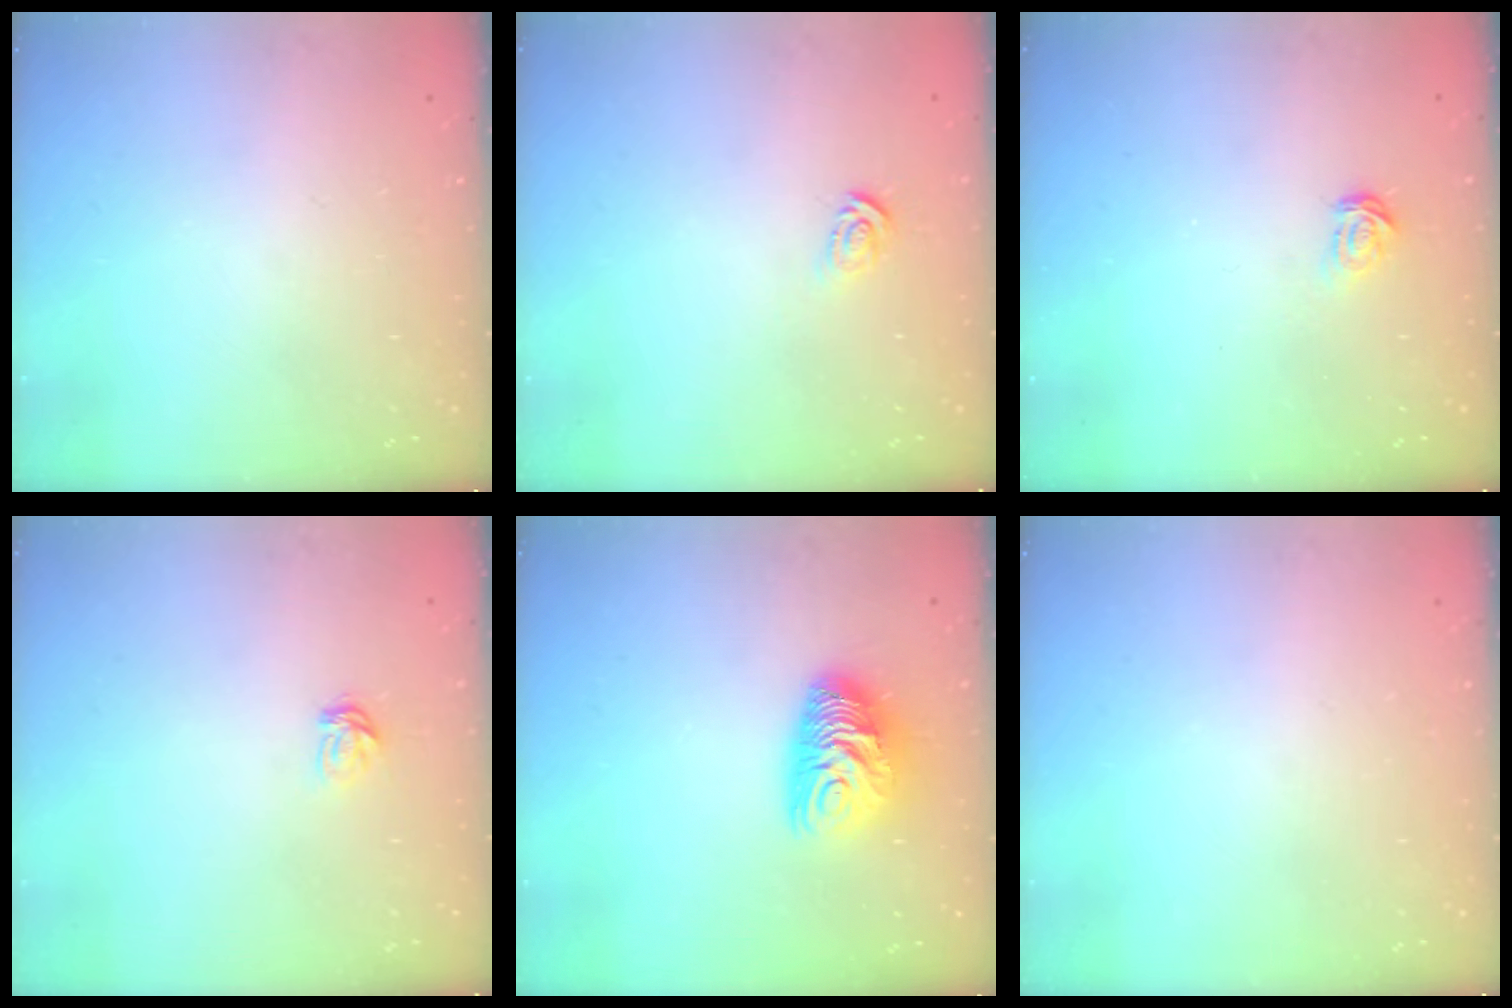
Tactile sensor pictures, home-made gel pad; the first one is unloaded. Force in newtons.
{"total": 3.1, "press": 3.1, "slide": 0.0}
{"total": 2.3, "press": 2.3, "slide": 0.3}
{"total": 3.5, "press": 3.4, "slide": 0.4}
{"total": 9.9, "press": 9.9, "slide": 0.3}
{"total": 0.0}